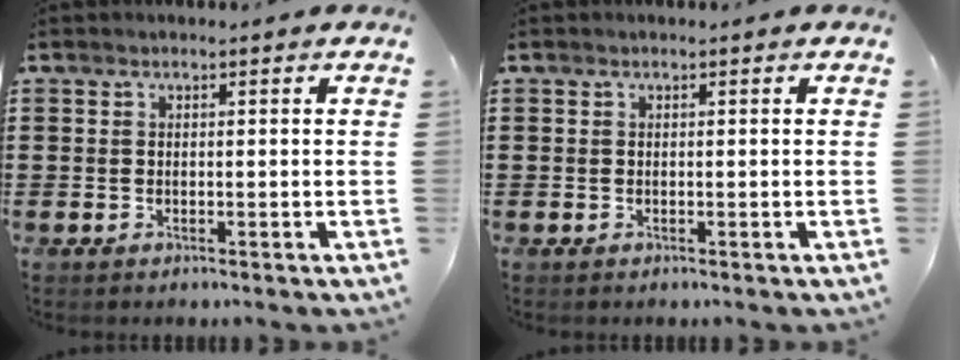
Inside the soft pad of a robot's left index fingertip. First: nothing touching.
{"total": 0.0}